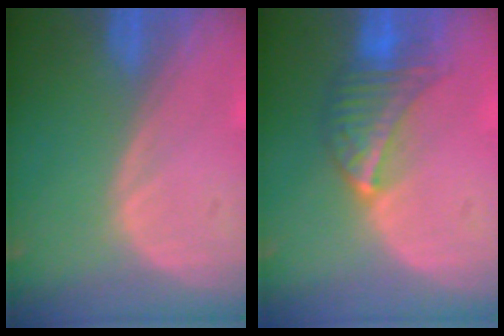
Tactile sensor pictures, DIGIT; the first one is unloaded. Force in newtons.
{"total": 6.9, "press": 6.2, "slide": 2.8}